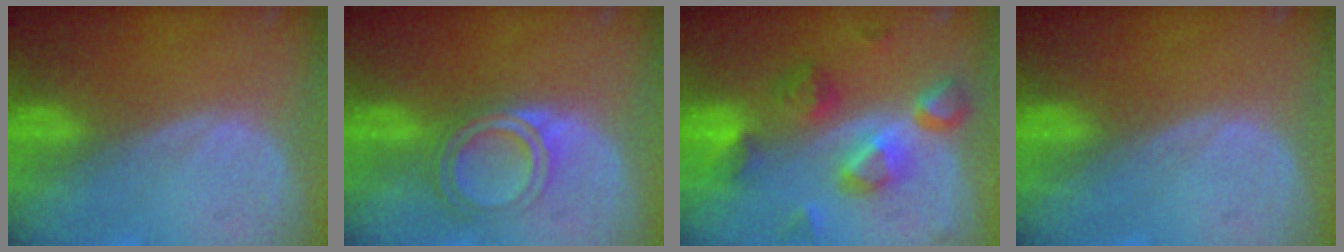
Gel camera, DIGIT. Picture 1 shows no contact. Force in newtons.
{"total": 5.7, "press": 5.1, "slide": 2.5}
{"total": 8.3, "press": 8.1, "slide": 1.7}
{"total": 0.0}